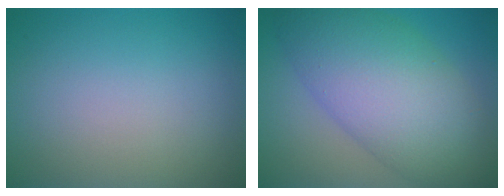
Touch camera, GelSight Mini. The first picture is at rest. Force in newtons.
{"total": 10.8, "press": 10.8, "slide": 0.2}